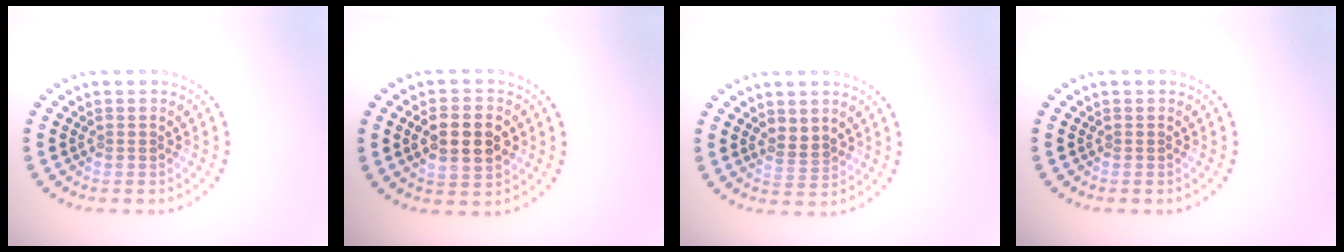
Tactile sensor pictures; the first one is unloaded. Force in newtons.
{"total": 4.5, "press": 4.5, "slide": 0.3}
{"total": 1.9, "press": 1.8, "slide": 0.6}
{"total": 0.0}